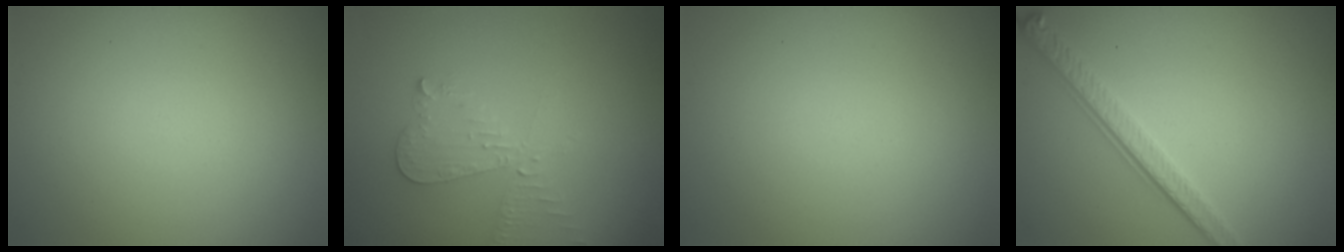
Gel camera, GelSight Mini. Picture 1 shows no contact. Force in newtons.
{"total": 2.4, "press": 2.3, "slide": 0.5}
{"total": 0.0}
{"total": 3.6, "press": 2.6, "slide": 2.4}